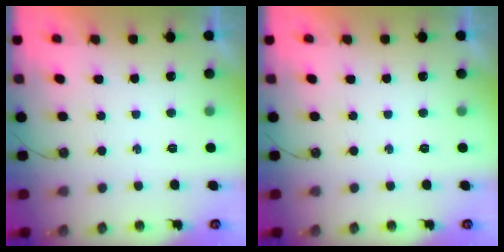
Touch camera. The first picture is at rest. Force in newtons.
{"total": 0.0}